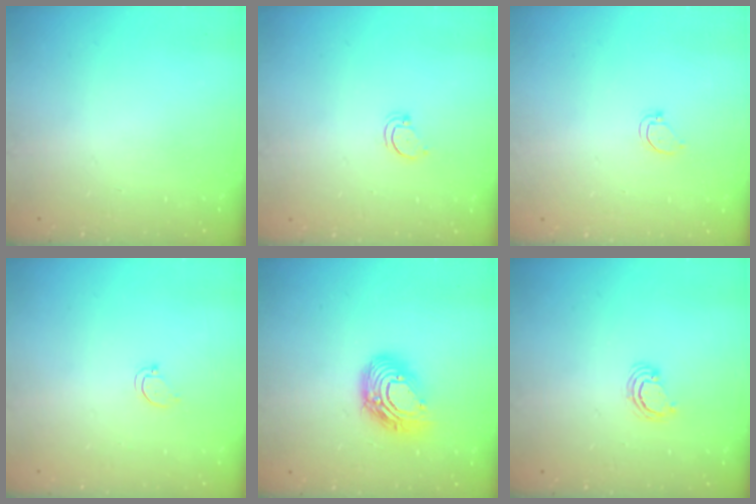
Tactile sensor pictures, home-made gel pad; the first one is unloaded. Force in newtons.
{"total": 3.5, "press": 3.4, "slide": 0.3}
{"total": 3.6, "press": 3.6, "slide": 0.2}
{"total": 3.1, "press": 3.1, "slide": 0.2}
{"total": 13.7, "press": 13.7, "slide": 1.2}
{"total": 3.1, "press": 3.1, "slide": 0.3}